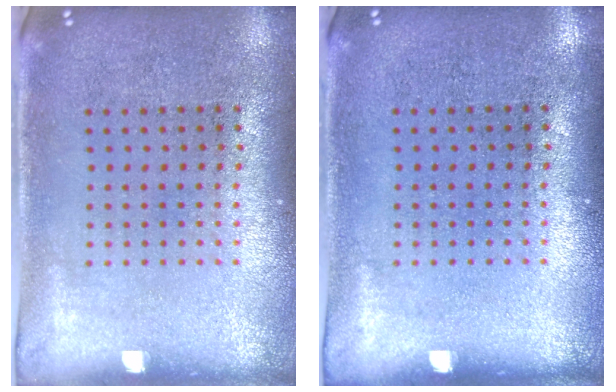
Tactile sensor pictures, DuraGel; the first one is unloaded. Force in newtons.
{"total": 0.0}